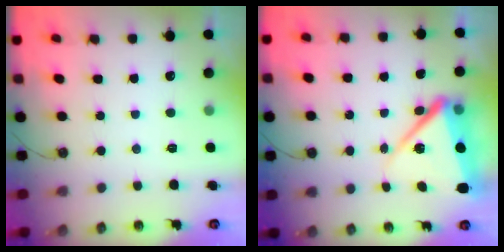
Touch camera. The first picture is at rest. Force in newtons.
{"total": 13.0, "press": 10.5, "slide": 7.7}